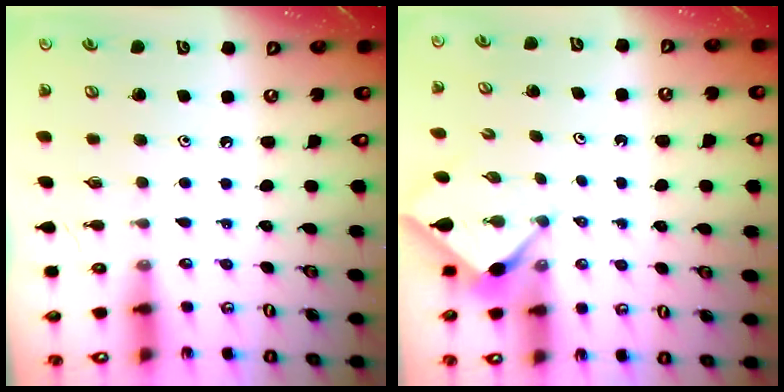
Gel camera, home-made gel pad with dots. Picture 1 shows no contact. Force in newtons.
{"total": 3.0, "press": 2.9, "slide": 0.3}